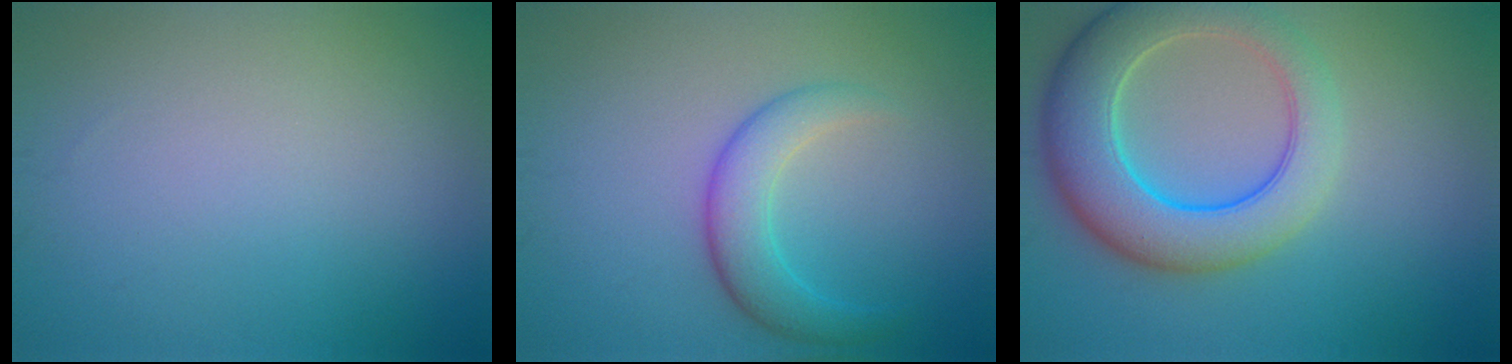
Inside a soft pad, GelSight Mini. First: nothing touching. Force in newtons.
{"total": 3.8, "press": 3.8, "slide": 0.2}
{"total": 8.7, "press": 8.7, "slide": 0.4}